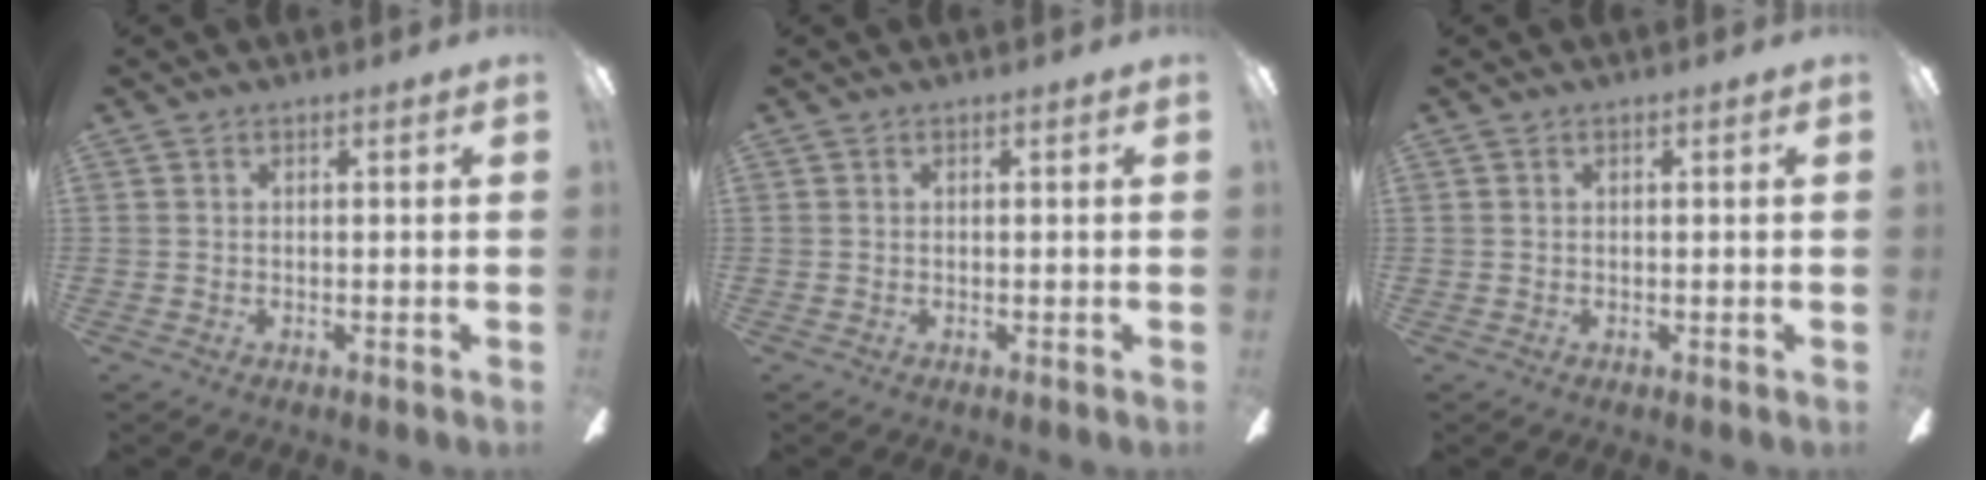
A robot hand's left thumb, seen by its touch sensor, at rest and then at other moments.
{"total": 0.0}
{"total": 0.0}